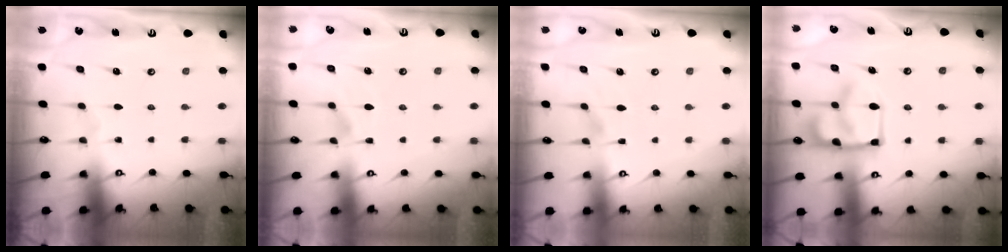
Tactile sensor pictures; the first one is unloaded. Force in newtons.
{"total": 2.2, "press": 1.9, "slide": 1.2}
{"total": 3.2, "press": 3.0, "slide": 1.1}
{"total": 10.8, "press": 10.7, "slide": 1.9}